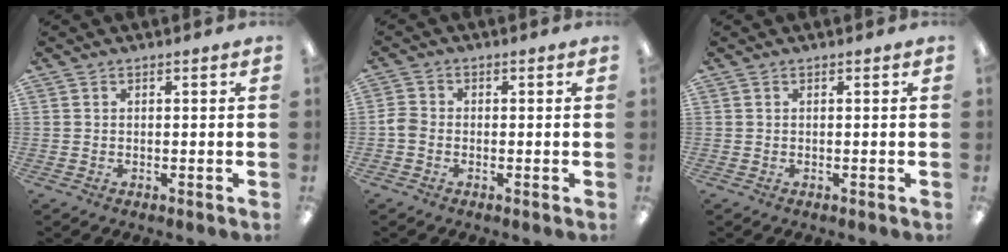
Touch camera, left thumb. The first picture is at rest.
{"total": 2.4, "force": [-0.9, 1.8, 1.3], "torque": [-0.023, 0.006, -0.015]}
{"total": 0.0}